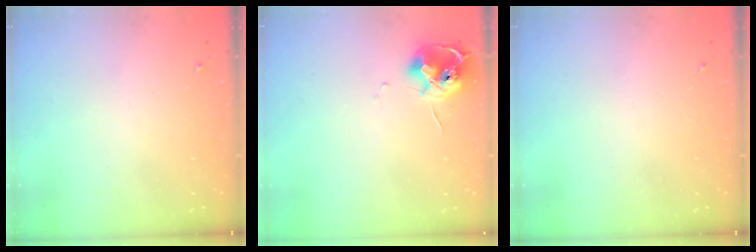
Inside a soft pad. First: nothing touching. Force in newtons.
{"total": 11.9, "press": 11.8, "slide": 1.2}
{"total": 0.0}